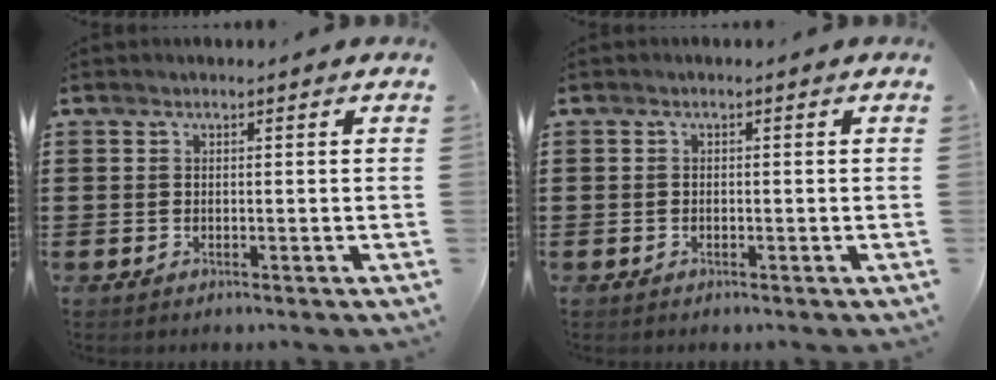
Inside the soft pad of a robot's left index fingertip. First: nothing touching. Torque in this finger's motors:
{"motor_torque": [-0.14, 0.41, -0.03, -0.01]}